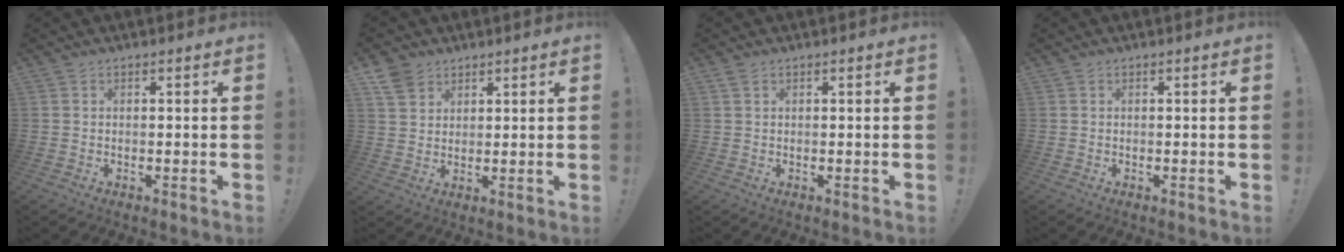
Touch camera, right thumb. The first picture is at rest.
{"total": 6.6, "force": [4.4, 4.7, 1.2], "torque": [-0.015, -0.027, 0.087]}
{"total": 0.9, "force": [0.6, 0.5, 0.4], "torque": [-0.009, 0.001, 0.013]}
{"total": 0.0}